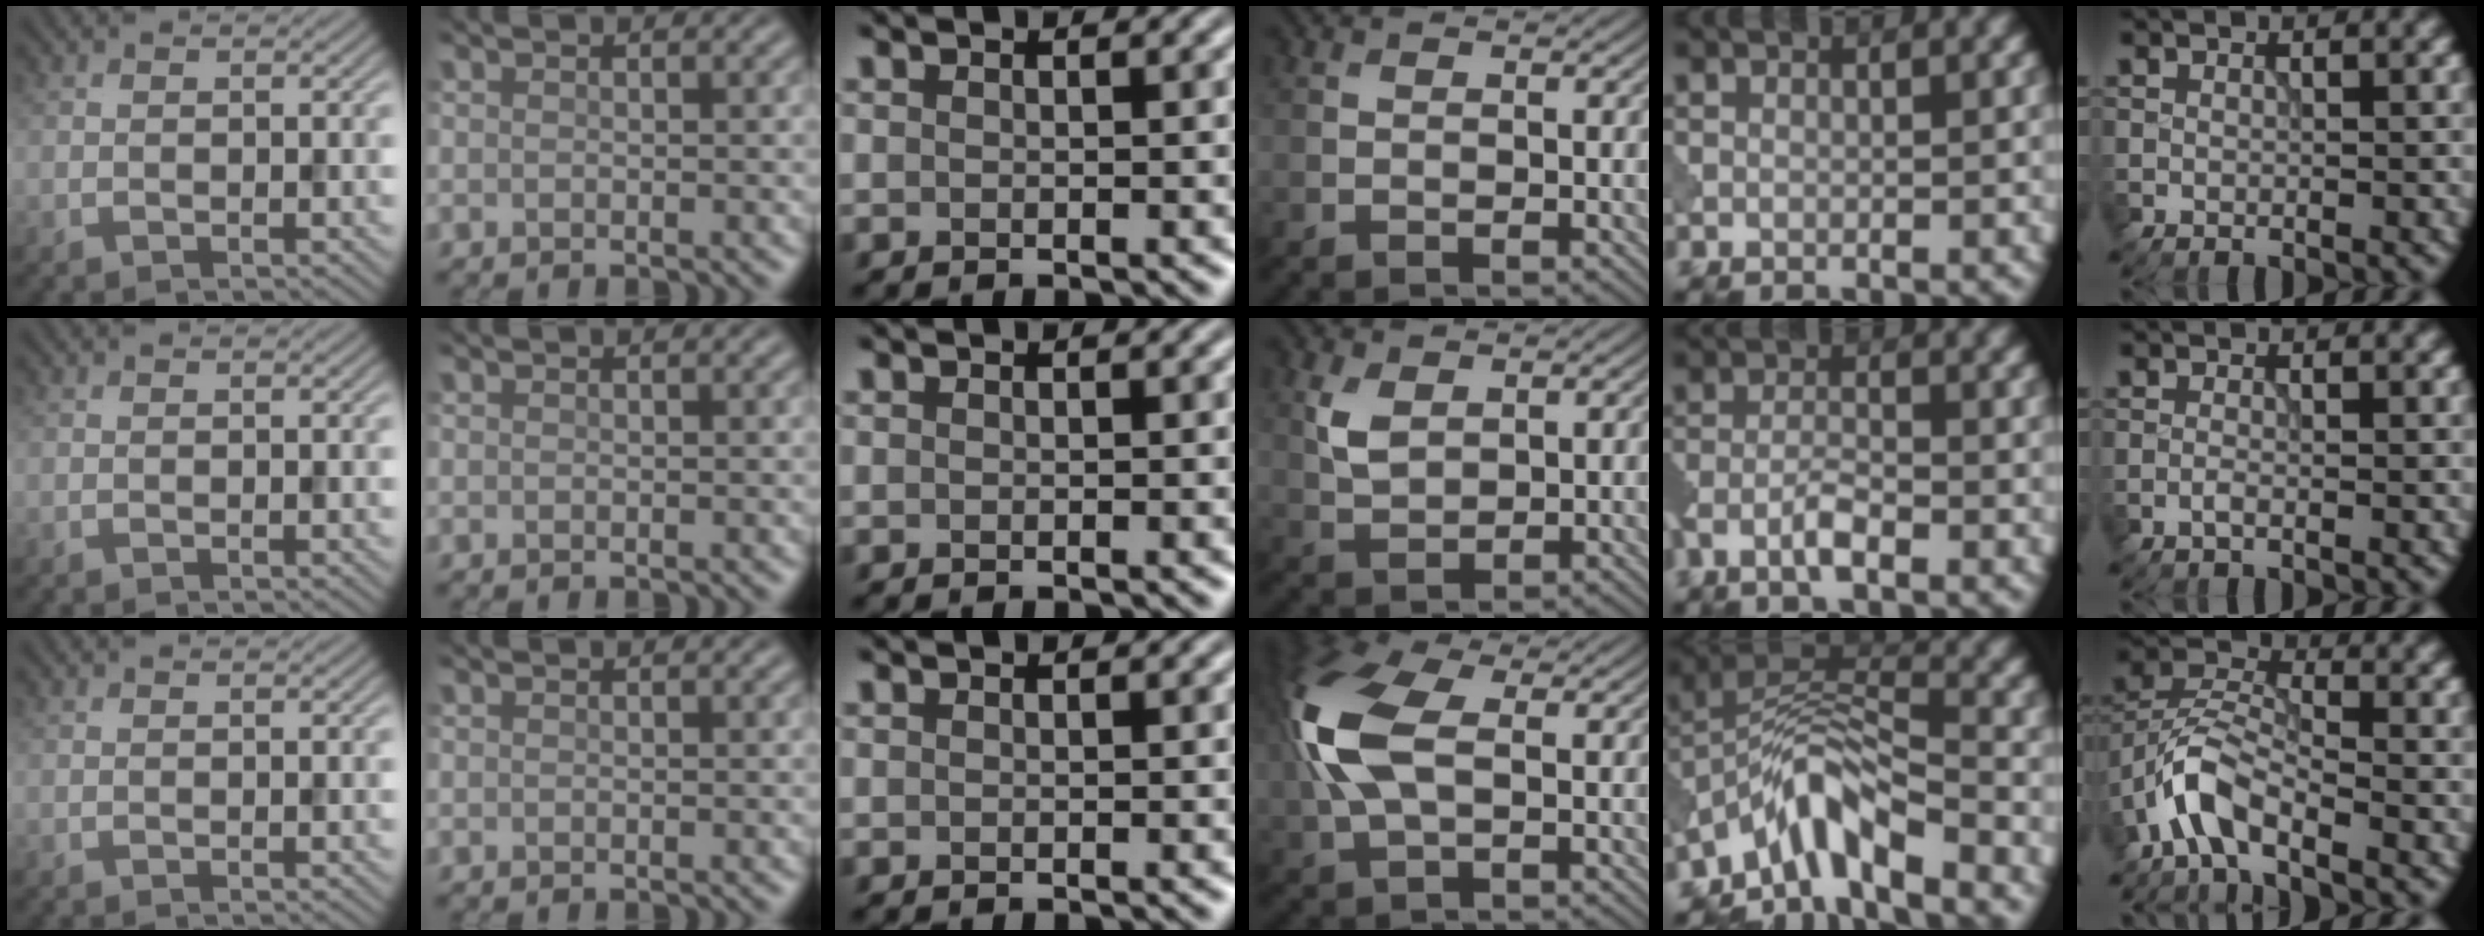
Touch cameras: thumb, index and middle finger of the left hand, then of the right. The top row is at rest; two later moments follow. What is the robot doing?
{"motion": "wipe", "object": "makeup brush"}